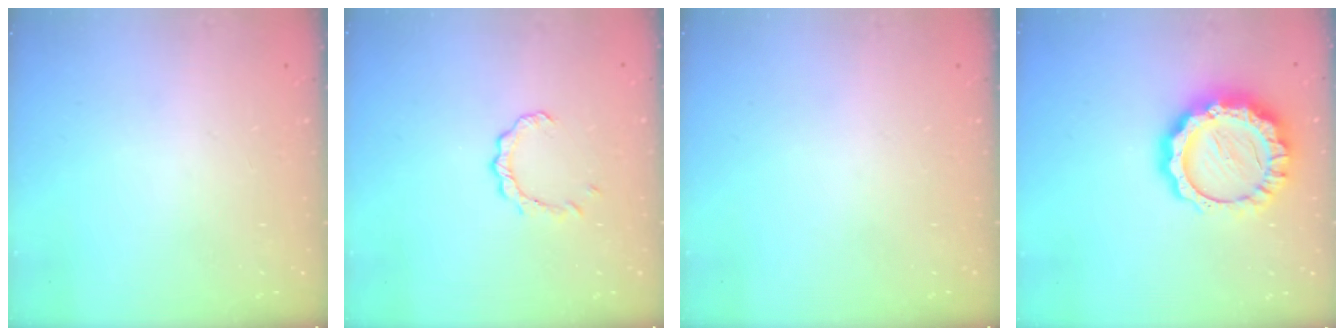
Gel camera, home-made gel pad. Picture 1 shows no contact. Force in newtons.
{"total": 2.4, "press": 2.4, "slide": 0.3}
{"total": 0.0}
{"total": 15.3, "press": 15.3, "slide": 1.1}